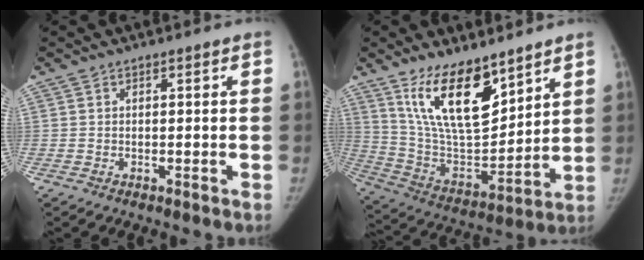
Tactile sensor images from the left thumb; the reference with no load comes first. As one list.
[{"total": 17.7, "force": [11.4, 7.2, 11.5], "torque": [-0.160, -0.073, 0.225]}]